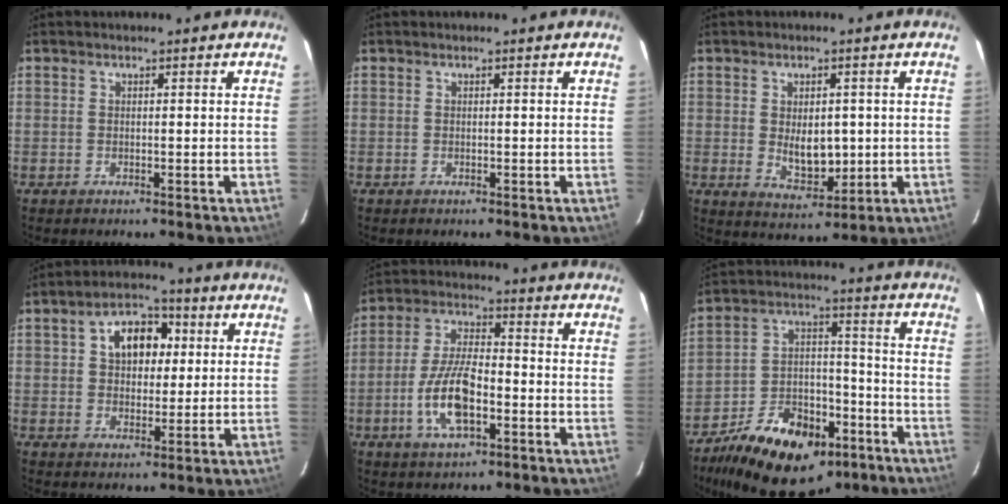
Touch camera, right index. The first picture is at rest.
{"total": 0.0}
{"total": 6.9, "force": [0.1, 4.2, 5.5], "torque": [-0.092, -0.008, 0.013]}
{"total": 9.0, "force": [2.5, 6.2, 6.1], "torque": [-0.101, 0.031, 0.043]}
{"total": 11.3, "force": [-4.0, 4.2, 9.8], "torque": [-0.201, 0.002, -0.073]}
{"total": 20.3, "force": [-12.8, 11.2, 11.1], "torque": [-0.212, 0.017, -0.193]}